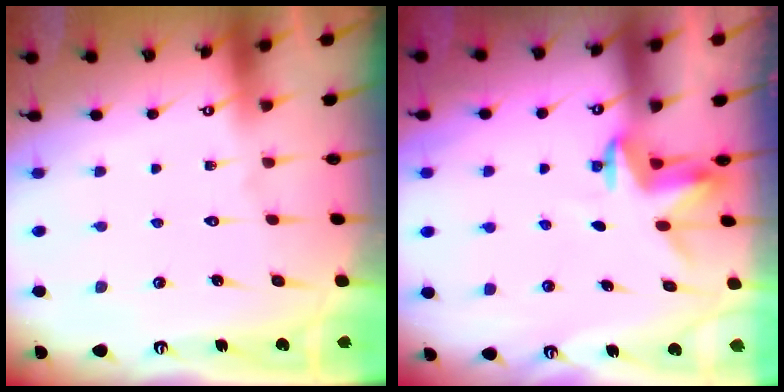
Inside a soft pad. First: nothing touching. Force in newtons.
{"total": 3.4, "press": 3.4, "slide": 0.3}